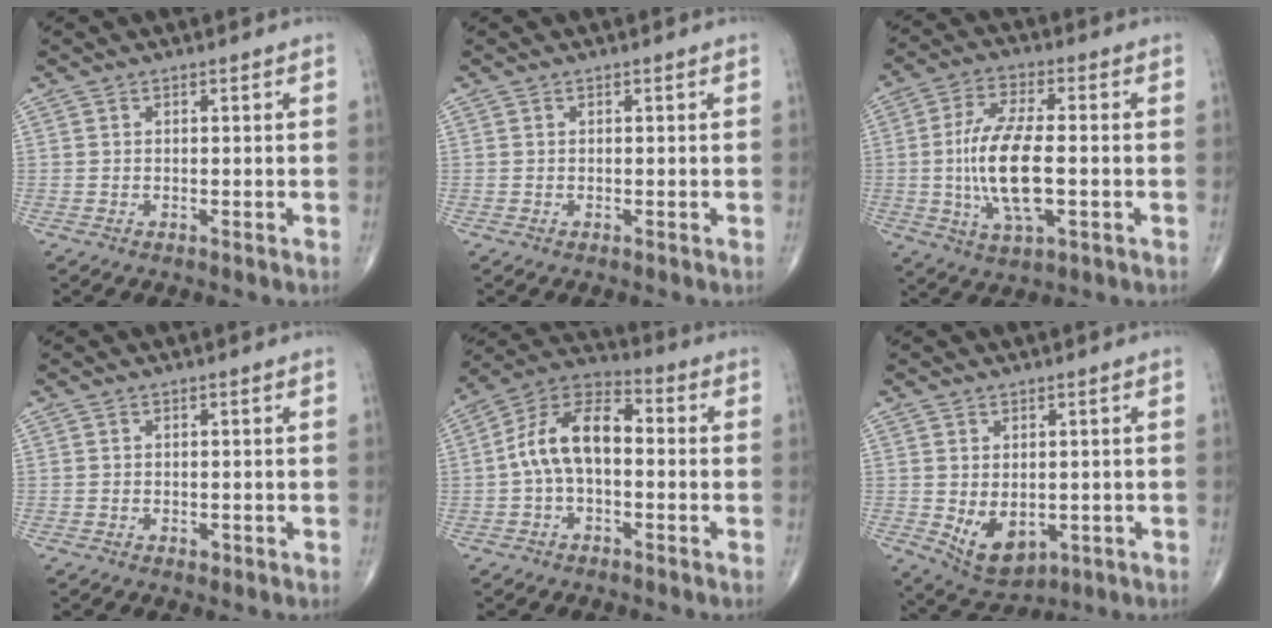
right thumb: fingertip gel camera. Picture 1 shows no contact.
{"total": 0.0}
{"total": 13.7, "force": [-1.4, 5.3, 12.5], "torque": [-0.251, 0.004, -0.027]}
{"total": 0.8, "force": [-0.4, 0.5, 0.4], "torque": [-0.005, 0.000, -0.006]}
{"total": 11.9, "force": [-0.6, 6.6, 9.9], "torque": [-0.174, 0.043, -0.022]}
{"total": 7.9, "force": [-1.3, 5.1, 5.8], "torque": [-0.078, -0.011, 0.000]}